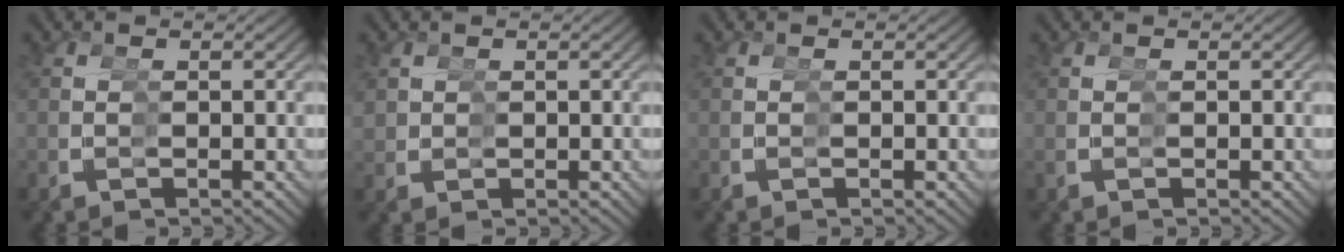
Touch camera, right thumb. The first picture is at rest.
{"total": 1.6, "force": [1.2, 1.0, -0.1], "torque": [-0.004, -0.003, 0.027]}
{"total": 0.0}
{"total": 0.0}